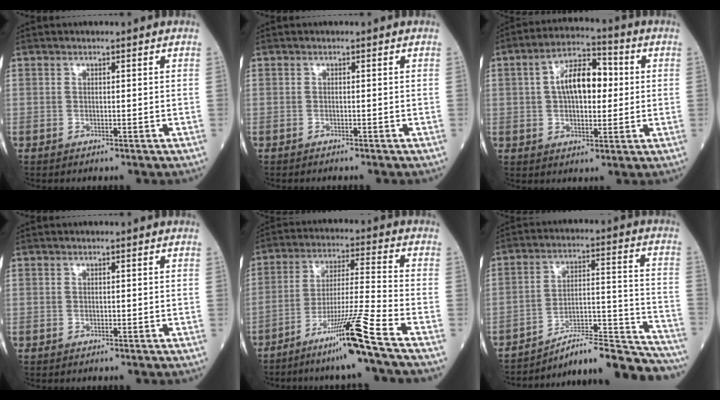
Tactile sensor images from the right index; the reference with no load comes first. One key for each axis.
{"total": 0.8, "fx": -0.7, "fy": -0.1, "fz": 0.2, "tx": -0.005, "ty": -0.001, "tz": -0.012}
{"total": 9.9, "fx": 1.5, "fy": 4.6, "fz": 8.6, "tx": -0.150, "ty": 0.027, "tz": 0.020}
{"total": 0.0}
{"total": 12.7, "fx": -8.5, "fy": -2.8, "fz": 9.0, "tx": -0.162, "ty": -0.025, "tz": -0.149}
{"total": 19.9, "fx": -19.1, "fy": 1.1, "fz": 5.5, "tx": -0.044, "ty": 0.039, "tz": -0.278}